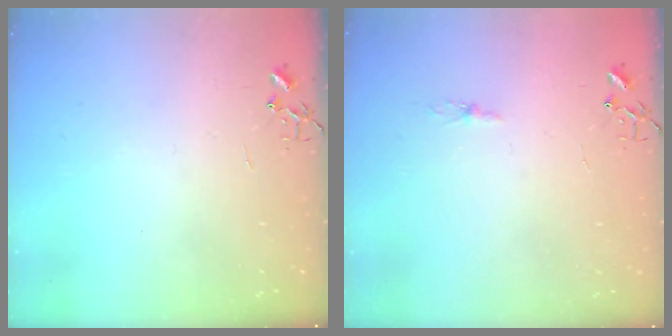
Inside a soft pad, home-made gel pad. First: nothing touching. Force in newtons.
{"total": 2.2, "press": 2.2, "slide": 0.3}